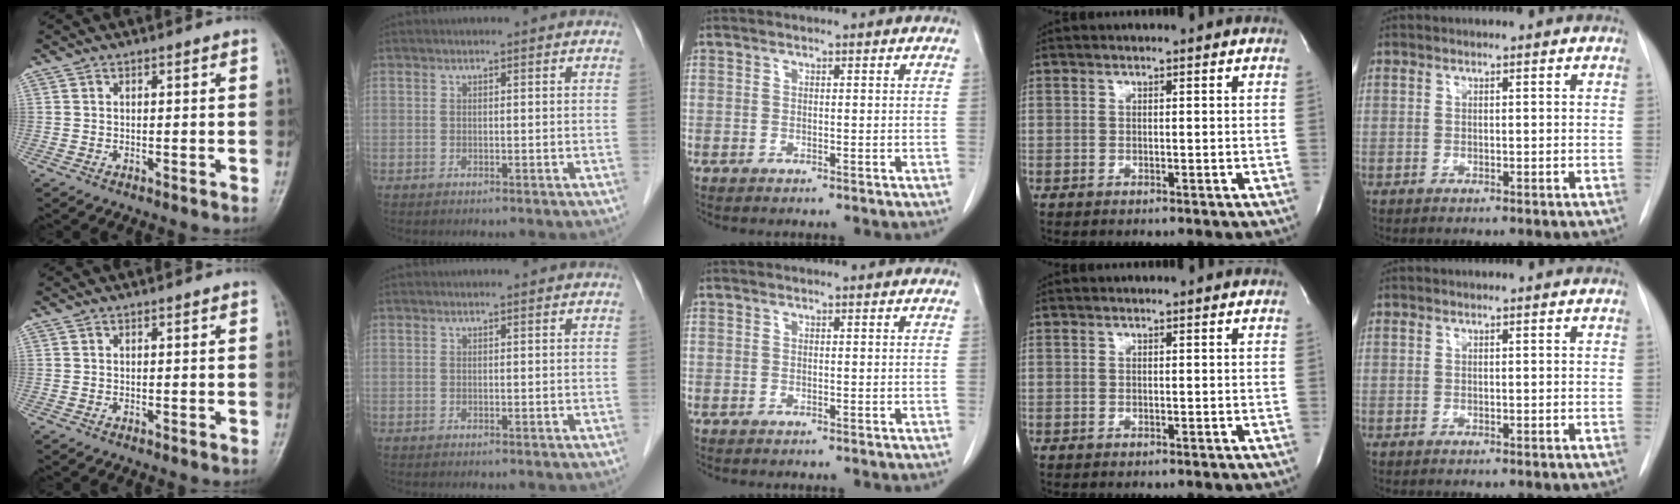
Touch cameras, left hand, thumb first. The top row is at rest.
{}